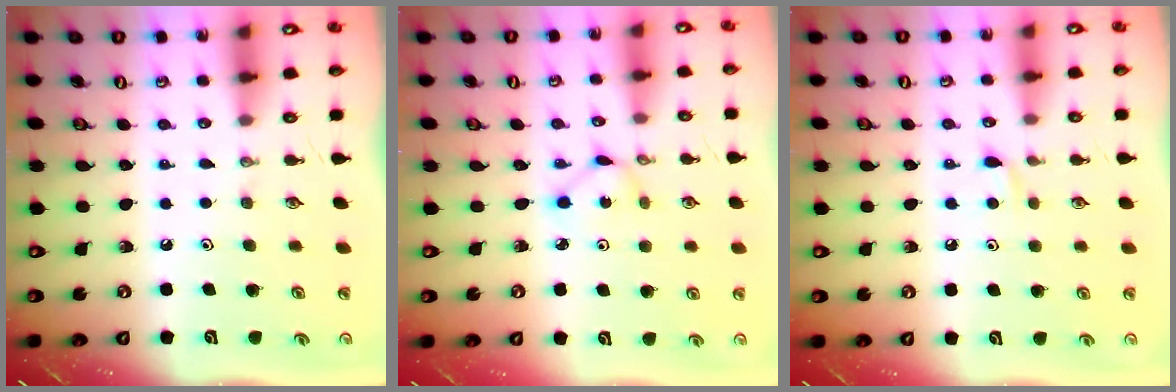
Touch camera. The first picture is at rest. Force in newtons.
{"total": 1.6, "press": 1.6, "slide": 0.2}
{"total": 5.0, "press": 4.9, "slide": 0.6}